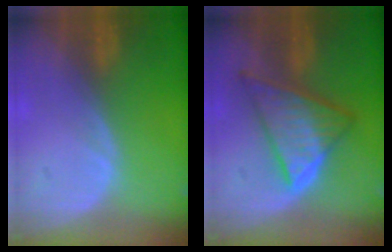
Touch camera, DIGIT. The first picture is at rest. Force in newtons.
{"total": 9.2, "press": 9.1, "slide": 0.6}